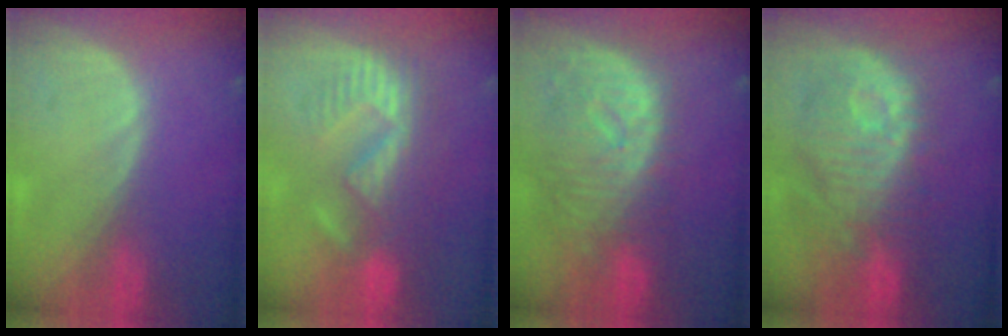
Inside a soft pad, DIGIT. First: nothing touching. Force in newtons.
{"total": 8.9, "press": 8.4, "slide": 2.9}
{"total": 11.1, "press": 9.8, "slide": 5.2}
{"total": 11.6, "press": 10.7, "slide": 4.4}